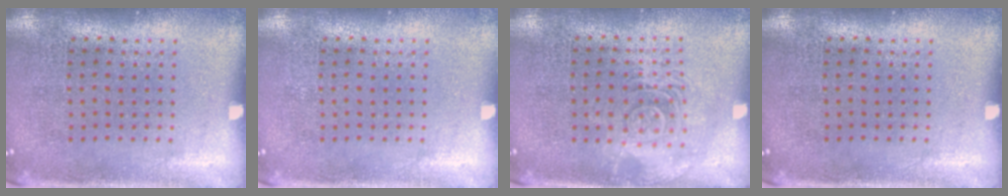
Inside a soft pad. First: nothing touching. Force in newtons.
{"total": 0.0}
{"total": 2.8, "press": 2.7, "slide": 0.4}
{"total": 0.0}